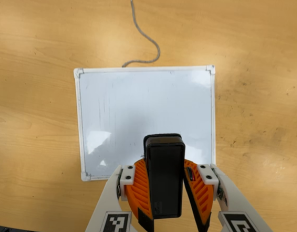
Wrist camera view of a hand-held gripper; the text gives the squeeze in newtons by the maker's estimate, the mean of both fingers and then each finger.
{"total": 8.4, "left": 9.0, "right": 7.8}